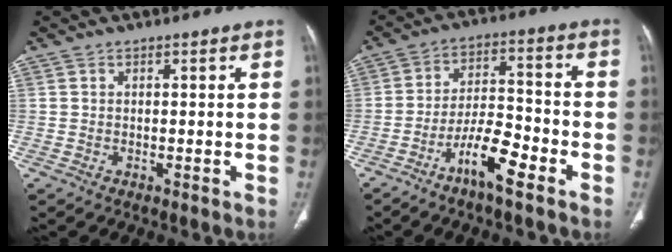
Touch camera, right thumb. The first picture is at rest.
{"total": 9.5, "force": [-5.8, 2.5, 7.2], "torque": [-0.129, 0.041, -0.104]}